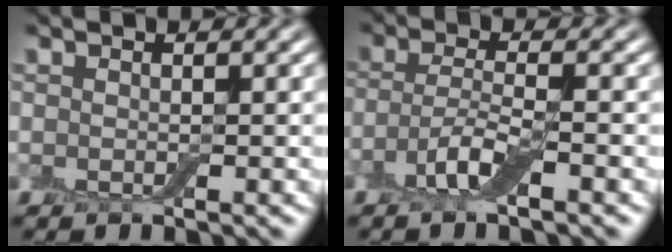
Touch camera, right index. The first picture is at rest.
{"total": 3.4, "force": [-1.7, 0.7, 2.8], "torque": [-0.061, 0.003, -0.043]}